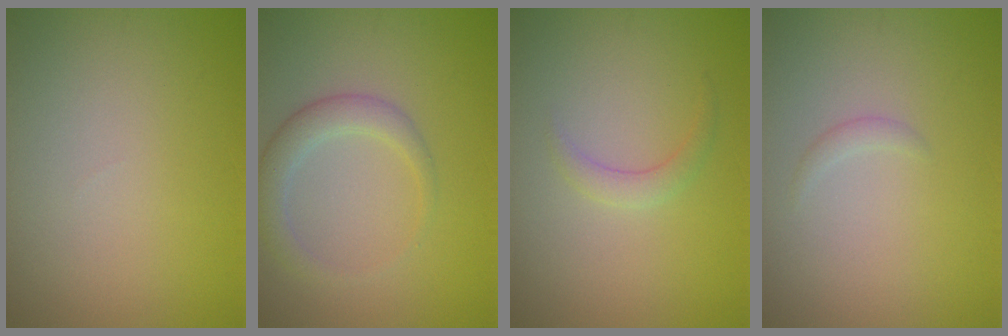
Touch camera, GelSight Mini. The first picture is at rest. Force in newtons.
{"total": 2.6, "press": 2.6, "slide": 0.2}
{"total": 1.4, "press": 1.4, "slide": 0.1}
{"total": 0.7, "press": 0.7, "slide": 0.0}